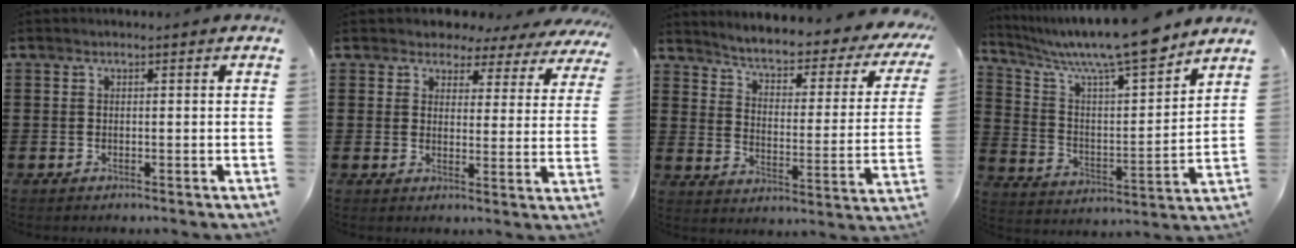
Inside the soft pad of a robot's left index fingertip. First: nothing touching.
{"total": 3.5, "force": [3.1, 1.5, 0.3], "torque": [-0.030, -0.013, 0.052]}
{"total": 3.3, "force": [2.6, 0.4, 1.9], "torque": [-0.053, -0.029, 0.032]}
{"total": 11.1, "force": [9.3, 0.6, 6.0], "torque": [-0.139, -0.059, 0.153]}